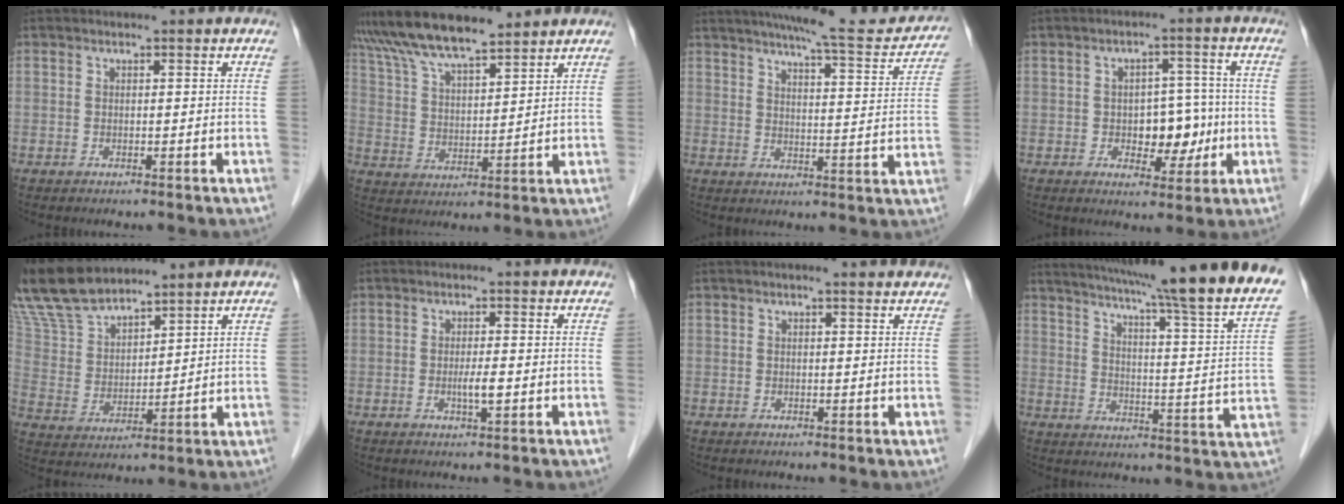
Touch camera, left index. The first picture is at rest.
{"total": 11.9, "force": [9.9, 2.1, 6.4], "torque": [-0.125, 0.022, 0.184]}
{"total": 15.0, "force": [13.6, 1.6, 6.0], "torque": [-0.081, -0.015, 0.172]}
{"total": 6.3, "force": [-1.1, 3.8, 4.9], "torque": [-0.064, 0.010, -0.010]}
{"total": 12.4, "force": [11.2, 2.5, 4.5], "torque": [-0.109, 0.010, 0.232]}
{"total": 1.9, "force": [-0.5, -0.1, 1.9], "torque": [-0.035, -0.007, -0.008]}
{"total": 3.1, "force": [2.7, 0.5, 1.5], "torque": [-0.019, 0.015, 0.026]}
{"total": 27.8, "force": [22.7, -0.8, 15.9], "torque": [-0.239, -0.053, 0.288]}